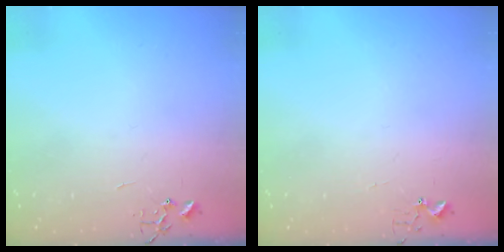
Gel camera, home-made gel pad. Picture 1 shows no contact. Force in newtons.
{"total": 2.7, "press": 2.7, "slide": 0.3}